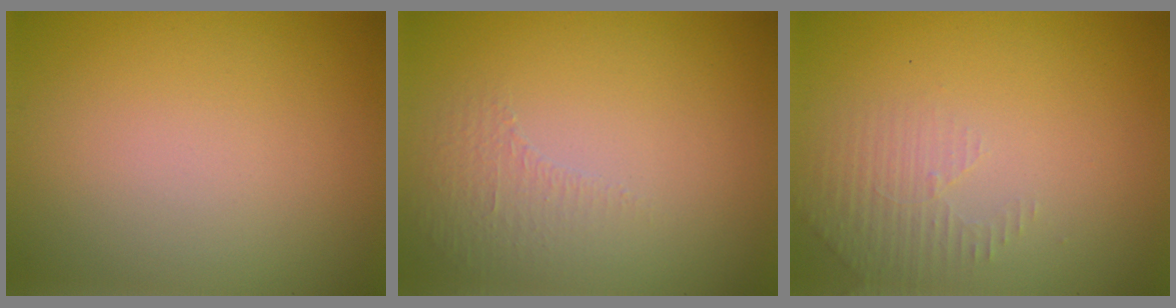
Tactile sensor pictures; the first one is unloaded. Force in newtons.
{"total": 0.9, "press": 0.5, "slide": 0.8}
{"total": 1.9, "press": 1.8, "slide": 0.6}